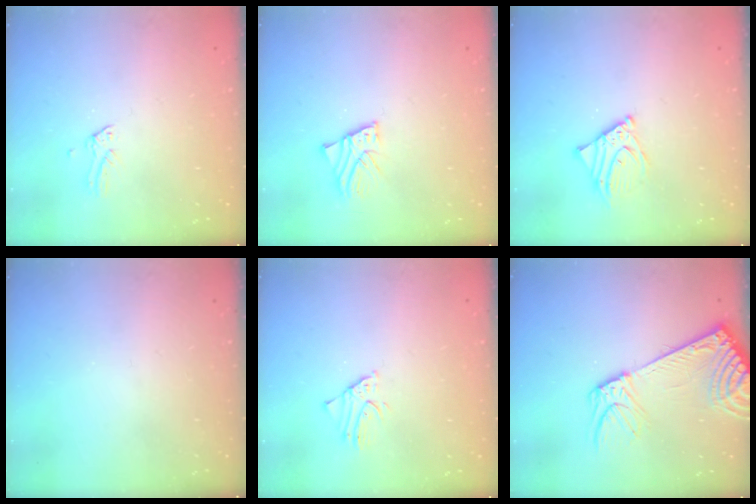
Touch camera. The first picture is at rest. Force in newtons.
{"total": 2.5, "press": 2.5, "slide": 0.1}
{"total": 5.6, "press": 5.6, "slide": 0.5}
{"total": 0.0}
{"total": 1.5, "press": 1.5, "slide": 0.1}
{"total": 13.0, "press": 12.6, "slide": 3.1}